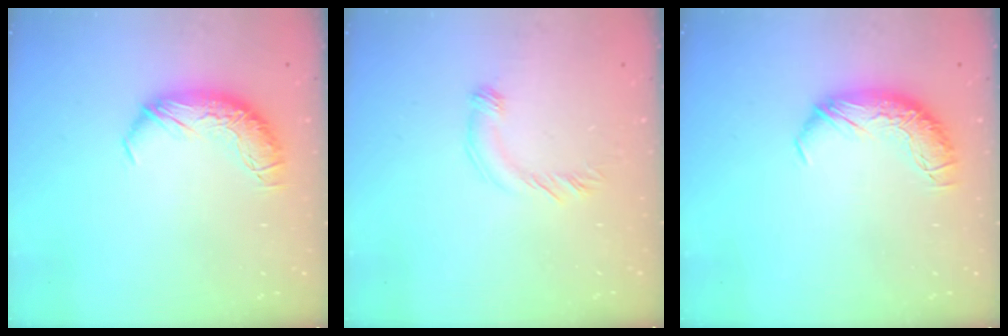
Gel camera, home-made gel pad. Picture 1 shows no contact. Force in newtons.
{"total": 3.4, "press": 3.3, "slide": 0.7}
{"total": 0.0}